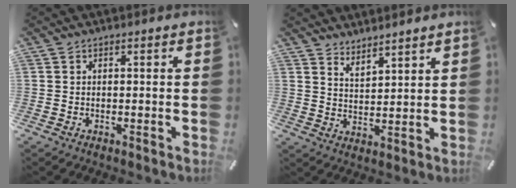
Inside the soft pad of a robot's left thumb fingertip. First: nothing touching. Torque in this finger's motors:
{"motor_torque": [0.12, -0.44, 0.02, -0.13, 0.03]}